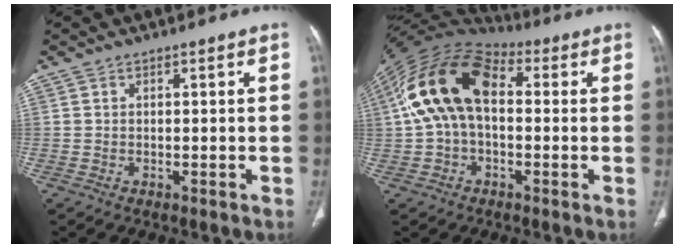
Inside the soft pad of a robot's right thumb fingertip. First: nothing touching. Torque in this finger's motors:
{"motor_torque": [-0.71, 1.90, 1.75, -0.15, 0.28]}